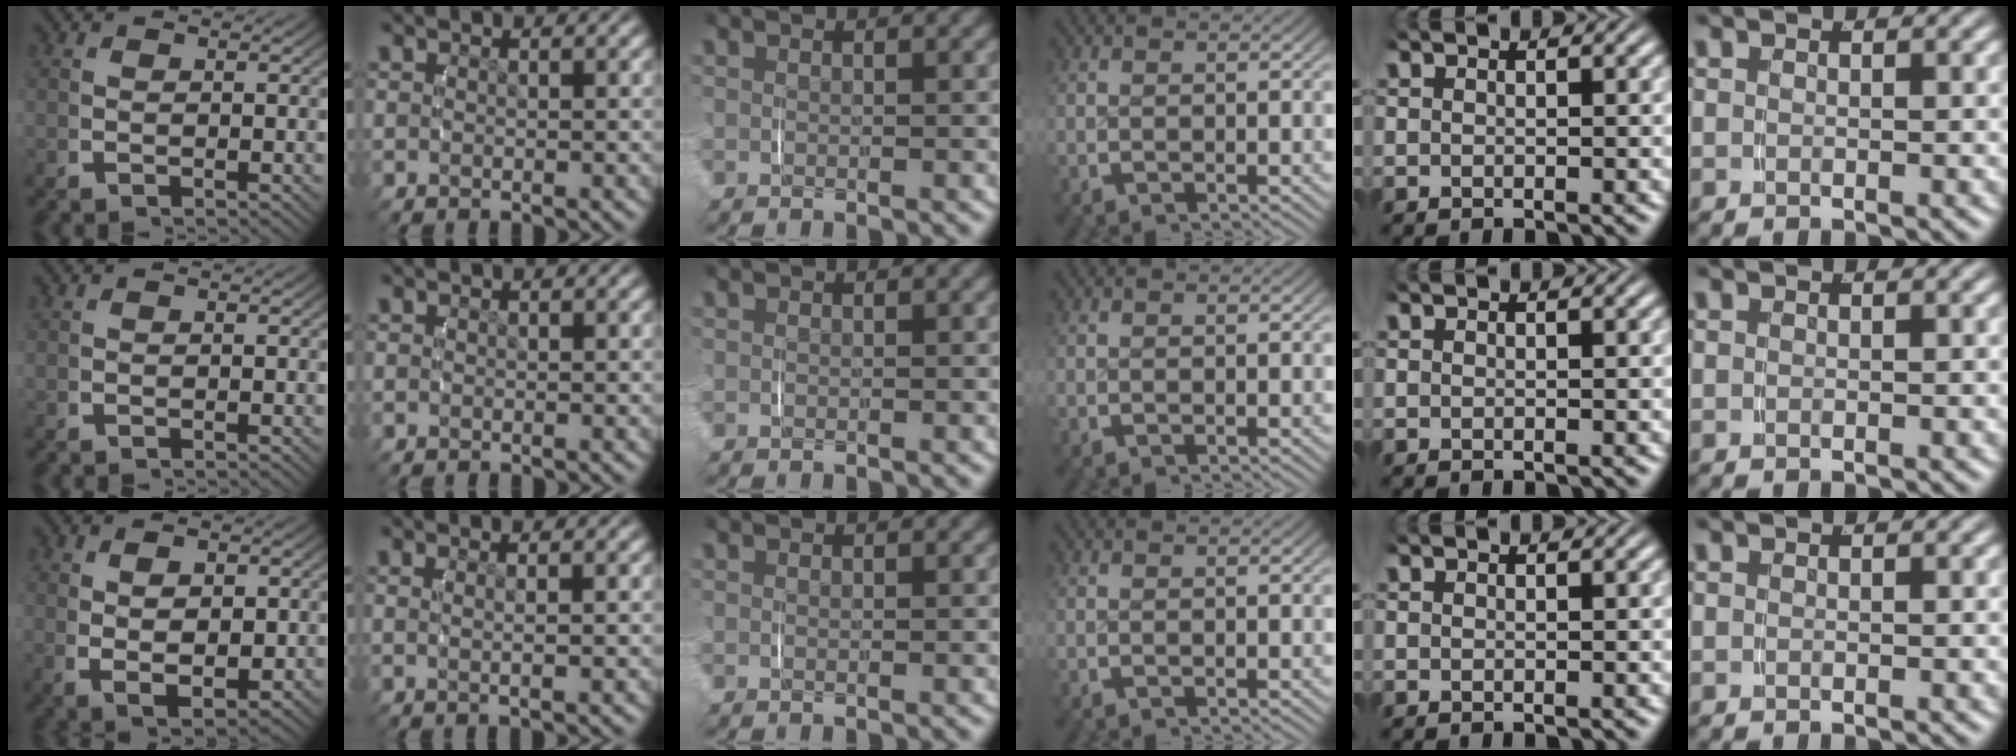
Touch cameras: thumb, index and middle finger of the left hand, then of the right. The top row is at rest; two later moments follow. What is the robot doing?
{"motion": "lift_and_place", "object": "scarf"}